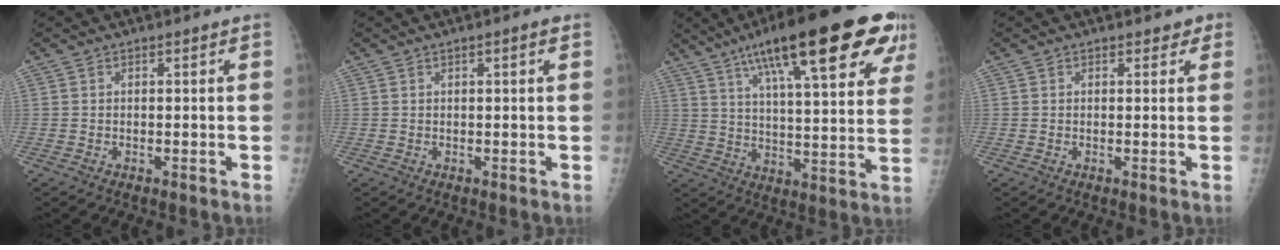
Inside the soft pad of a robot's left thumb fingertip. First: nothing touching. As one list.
[{"total": 1.4, "force": [0.6, 0.2, 1.2], "torque": [-0.021, 0.002, 0.006]}, {"total": 27.0, "force": [14.5, 6.8, 21.7], "torque": [-0.304, -0.012, 0.215]}, {"total": 1.4, "force": [0.9, 1.1, 0.3], "torque": [0.019, -0.002, 0.005]}]